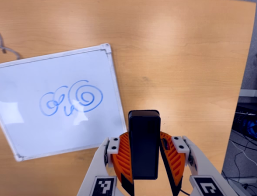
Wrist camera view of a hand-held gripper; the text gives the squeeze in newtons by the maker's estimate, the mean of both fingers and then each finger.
{"total": 6.3, "left": 5.2, "right": 7.4}